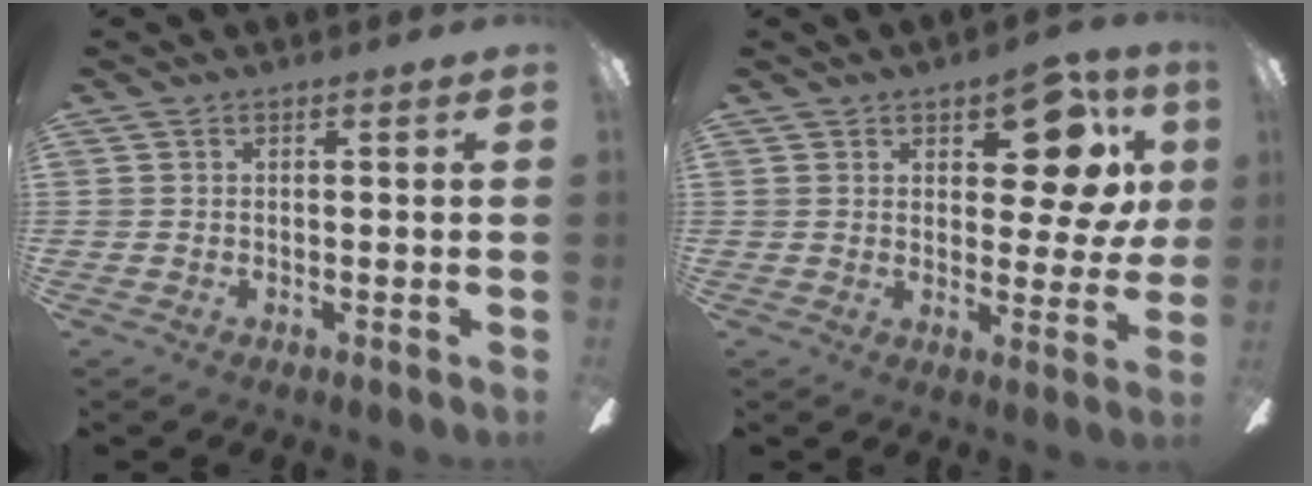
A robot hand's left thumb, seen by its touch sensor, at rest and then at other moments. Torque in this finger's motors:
{"motor_torque": [0.51, 0.13, 0.15, -0.21, 0.01]}